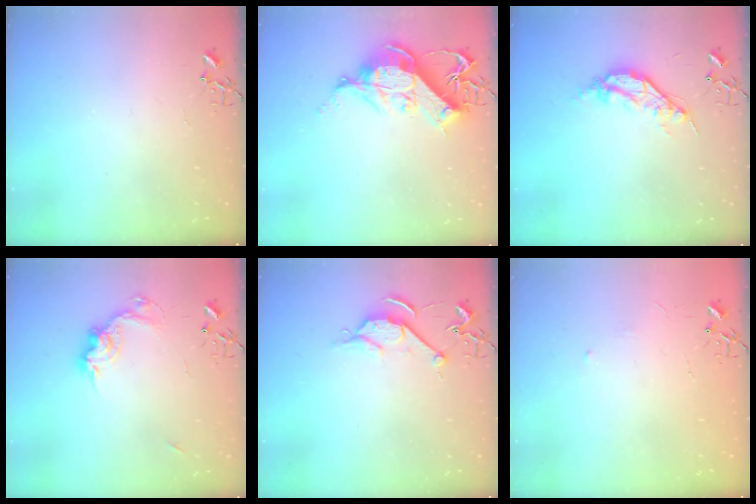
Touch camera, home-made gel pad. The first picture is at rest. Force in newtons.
{"total": 13.6, "press": 13.6, "slide": 1.3}
{"total": 10.0, "press": 10.0, "slide": 0.8}
{"total": 13.5, "press": 13.5, "slide": 0.7}
{"total": 8.0, "press": 8.0, "slide": 0.7}
{"total": 2.9, "press": 2.9, "slide": 0.4}